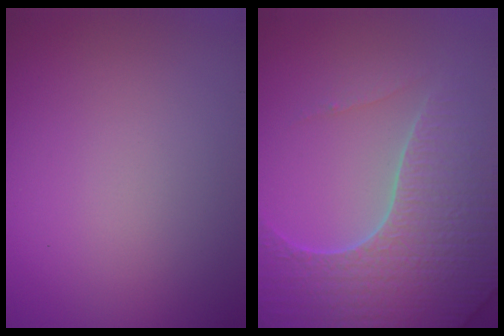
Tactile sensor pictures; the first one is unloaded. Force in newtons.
{"total": 6.9, "press": 6.7, "slide": 1.5}